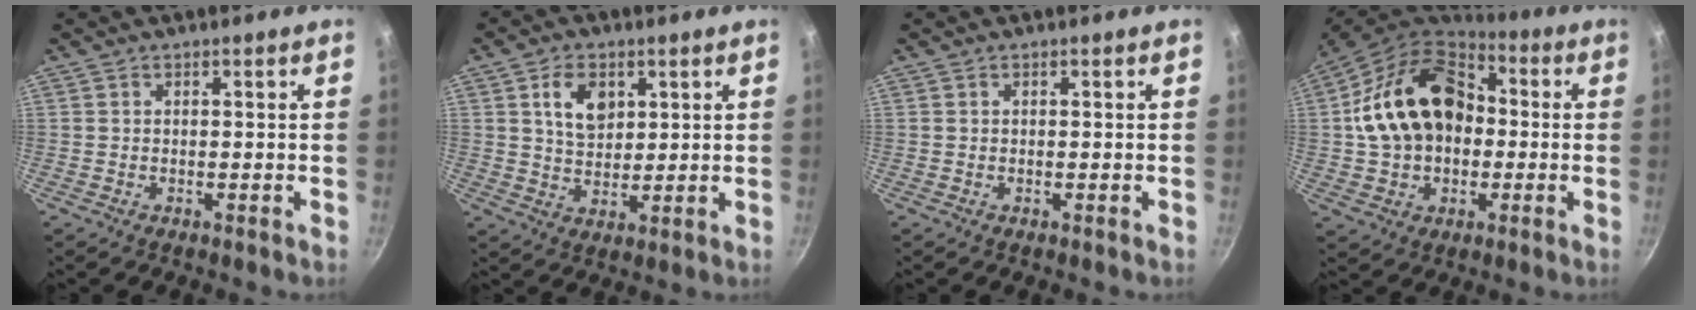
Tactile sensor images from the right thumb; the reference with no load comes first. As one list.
[{"total": 7.3, "force": [2.8, 5.1, 4.4], "torque": [-0.056, -0.014, 0.052]}, {"total": 0.0}, {"total": 20.8, "force": [1.3, 15.1, 14.2], "torque": [-0.225, 0.041, 0.017]}]